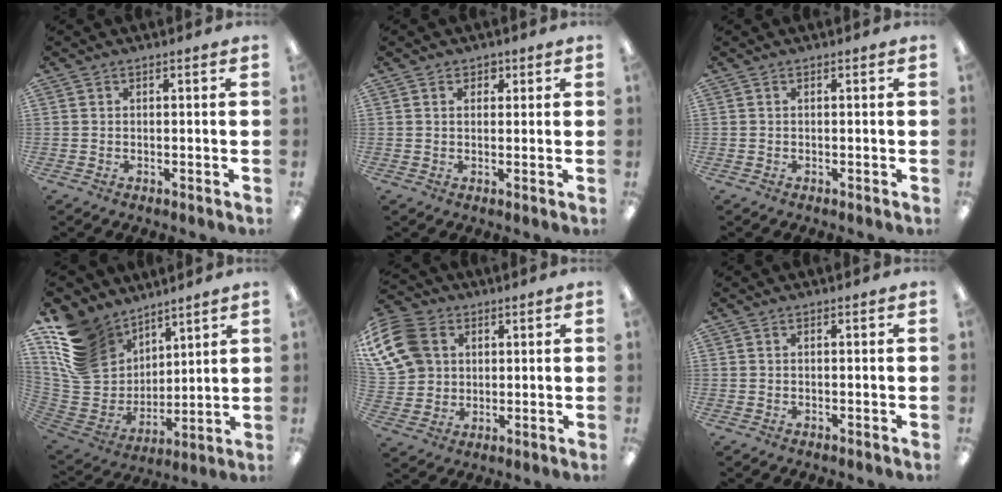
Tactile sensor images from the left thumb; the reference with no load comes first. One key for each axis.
{"total": 1.9, "fx": 1.0, "fy": 1.6, "fz": 0.5, "tx": 0.003, "ty": -0.003, "tz": 0.013}
{"total": 0.0}
{"total": 17.7, "fx": 10.0, "fy": 12.6, "fz": 7.2, "tx": -0.168, "ty": -0.056, "tz": 0.199}
{"total": 14.0, "fx": 5.2, "fy": 11.0, "fz": 6.9, "tx": -0.162, "ty": 0.004, "tz": 0.104}
{"total": 0.0}